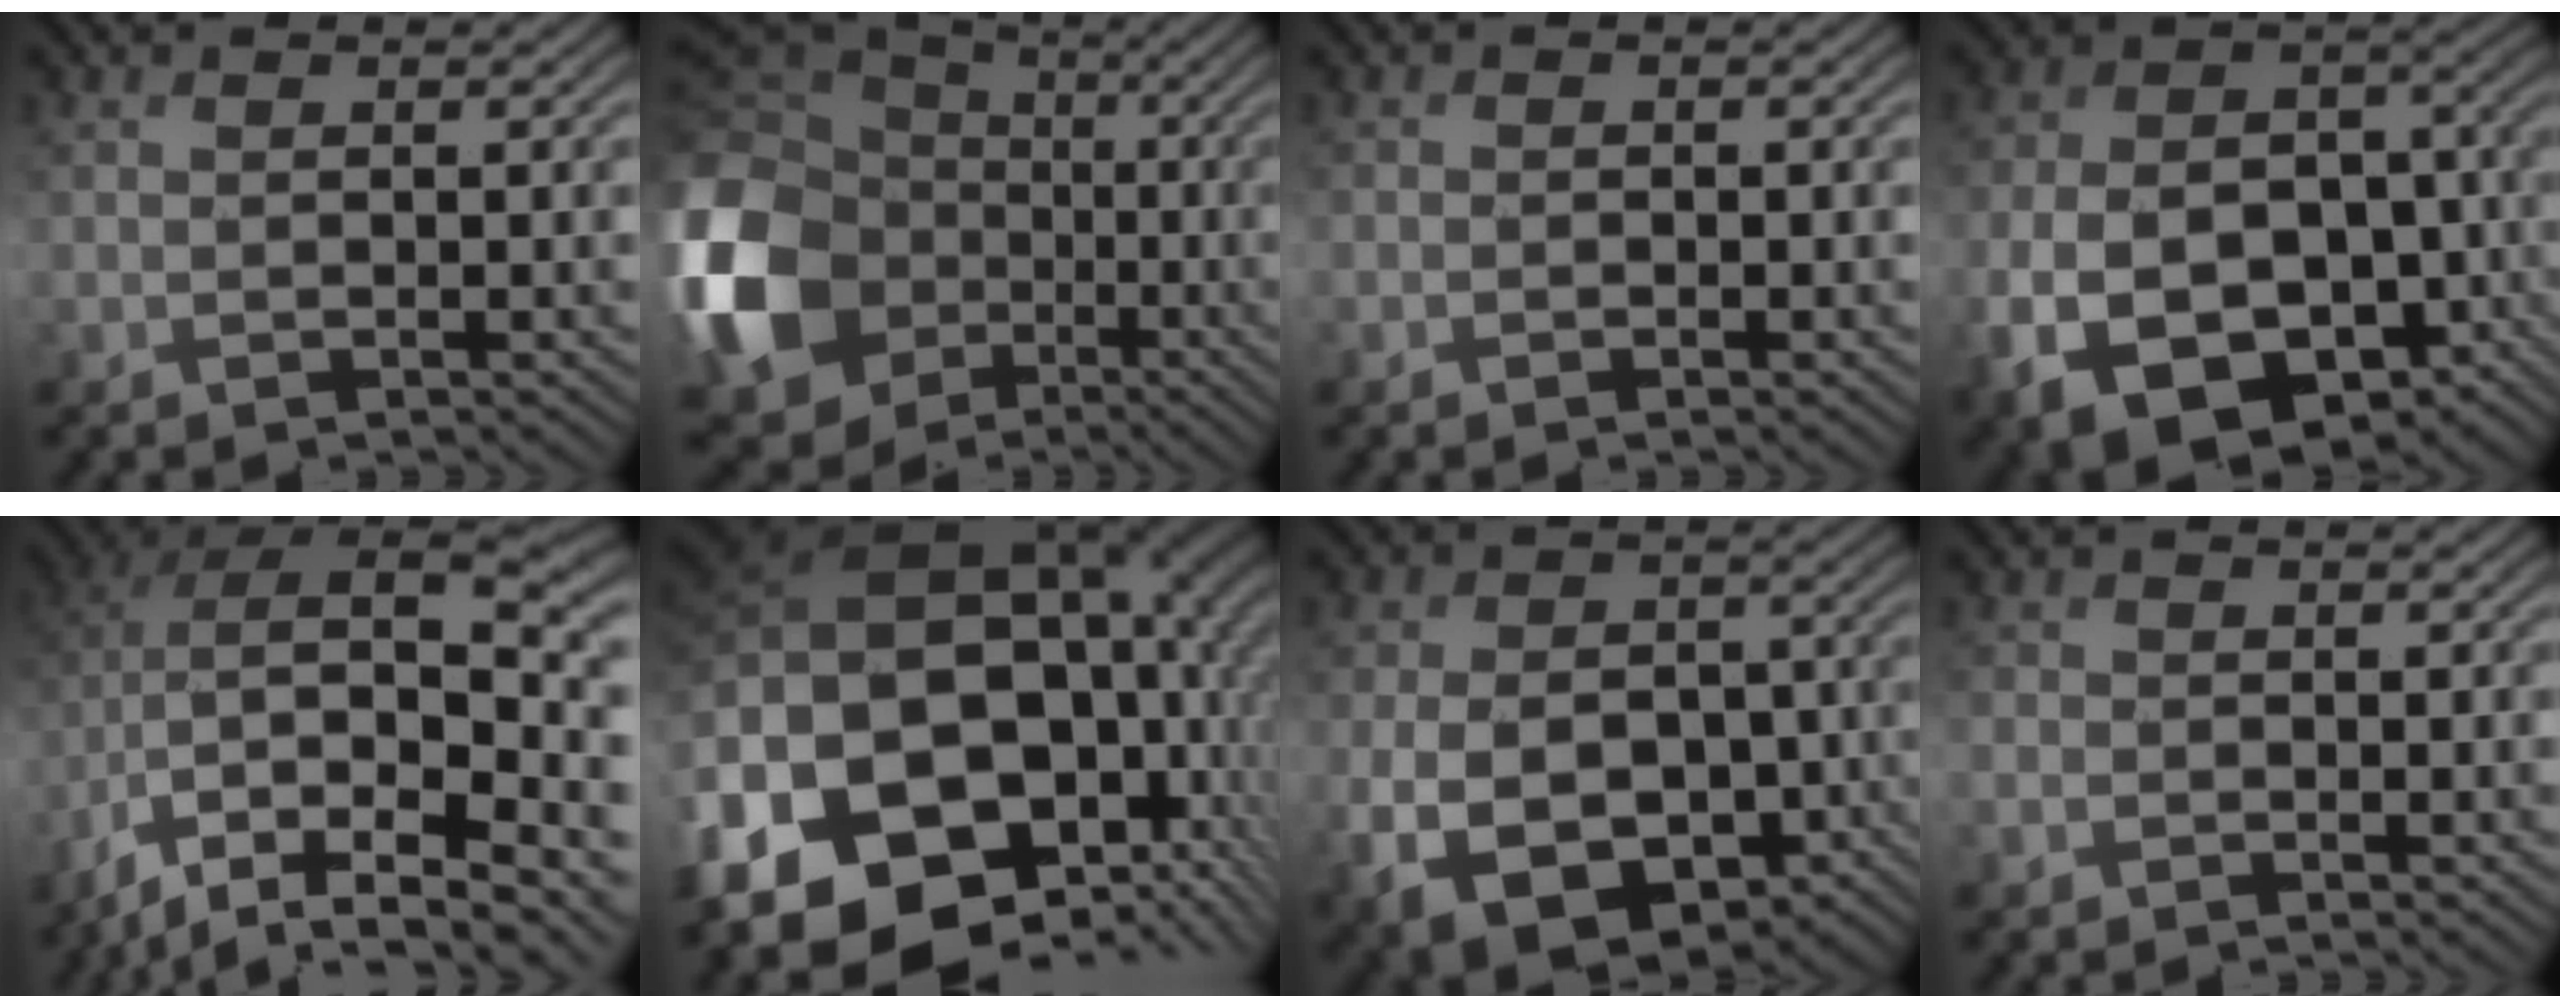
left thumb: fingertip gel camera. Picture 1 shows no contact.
{"total": 20.3, "force": [-3.5, 17.0, 10.5], "torque": [-0.312, -0.031, -0.073]}
{"total": 0.7, "force": [-0.4, 0.5, 0.3], "torque": [-0.004, -0.003, -0.008]}
{"total": 17.2, "force": [-7.3, 11.6, 10.4], "torque": [-0.217, -0.040, -0.103]}
{"total": 17.6, "force": [-6.8, 9.1, 13.4], "torque": [-0.271, -0.034, -0.077]}
{"total": 22.7, "force": [-3.4, 16.2, 15.5], "torque": [-0.309, -0.043, -0.039]}
{"total": 15.5, "force": [-6.1, 10.9, 9.1], "torque": [-0.189, -0.035, -0.087]}
{"total": 1.4, "force": [-0.7, 1.1, 0.4], "torque": [-0.011, -0.003, -0.021]}